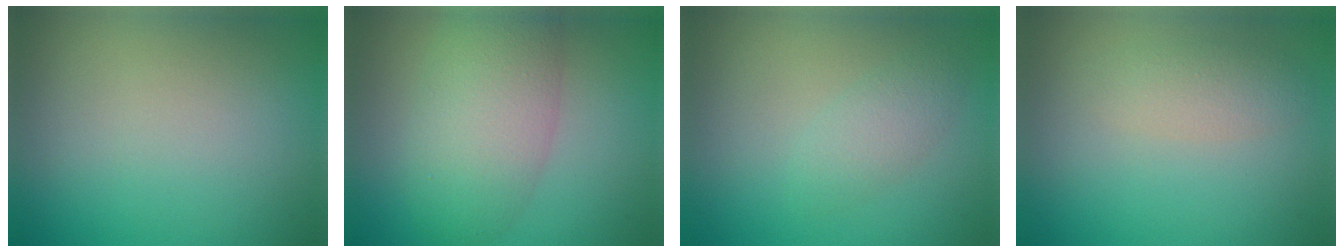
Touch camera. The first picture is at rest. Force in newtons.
{"total": 6.5, "press": 6.5, "slide": 0.2}
{"total": 1.9, "press": 1.9, "slide": 0.0}
{"total": 1.9, "press": 1.9, "slide": 0.0}